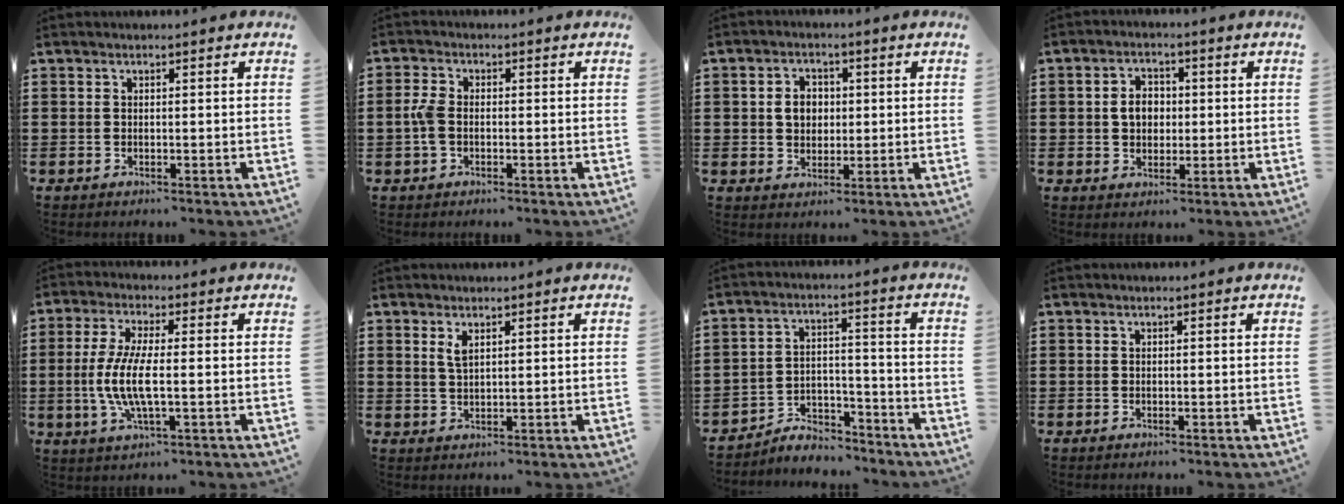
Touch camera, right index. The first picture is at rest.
{"total": 3.4, "force": [-0.6, 2.0, 2.7], "torque": [-0.073, -0.004, -0.017]}
{"total": 3.9, "force": [0.1, 3.1, 2.3], "torque": [-0.054, 0.013, -0.002]}
{"total": 3.9, "force": [-0.1, 3.1, 2.5], "torque": [-0.048, 0.008, -0.007]}
{"total": 7.5, "force": [-1.2, 2.1, 7.1], "torque": [-0.166, -0.013, -0.032]}
{"total": 2.1, "force": [1.2, 0.8, 1.6], "torque": [-0.035, 0.004, 0.020]}
{"total": 5.4, "force": [-5.2, 1.5, 0.7], "torque": [-0.021, 0.012, -0.105]}
{"total": 0.0}